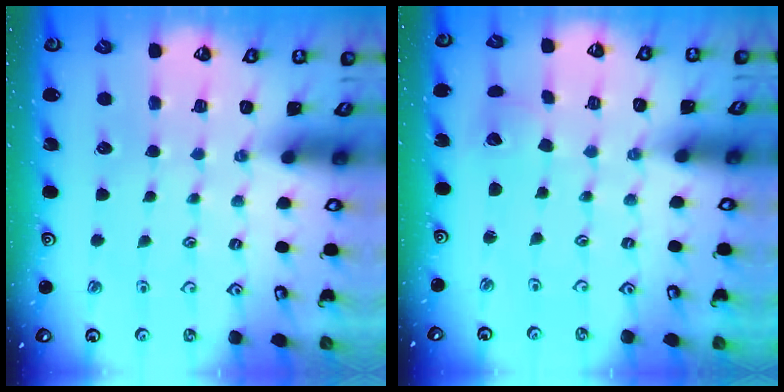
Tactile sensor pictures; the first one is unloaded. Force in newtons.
{"total": 2.4, "press": 2.4, "slide": 0.3}